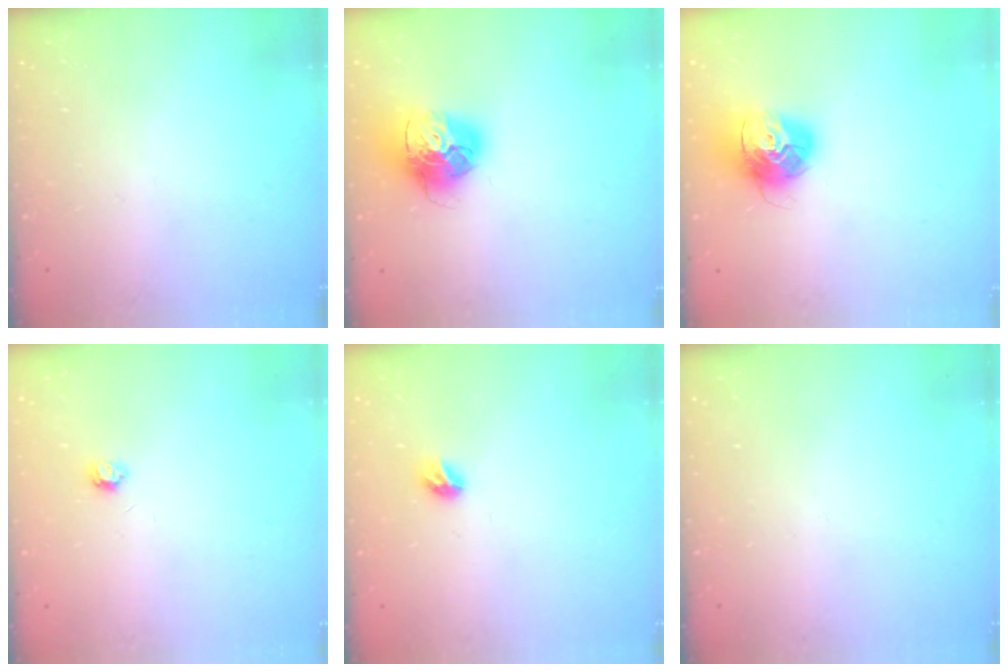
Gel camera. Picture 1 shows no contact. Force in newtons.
{"total": 16.2, "press": 16.1, "slide": 1.6}
{"total": 14.5, "press": 14.4, "slide": 1.4}
{"total": 3.1, "press": 3.1, "slide": 0.5}
{"total": 5.8, "press": 5.8, "slide": 0.7}
{"total": 0.0}